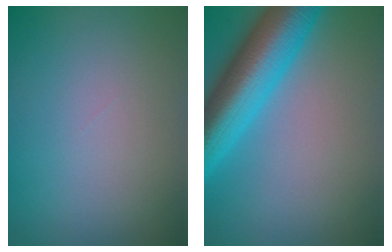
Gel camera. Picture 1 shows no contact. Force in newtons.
{"total": 10.2, "press": 10.2, "slide": 0.3}